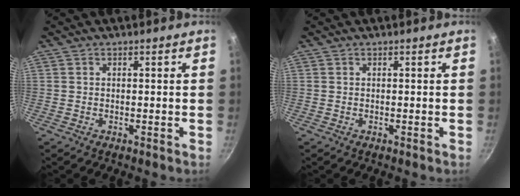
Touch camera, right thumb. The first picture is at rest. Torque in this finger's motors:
{"motor_torque": [0.21, -0.16, 0.22, 0.05, 0.05]}